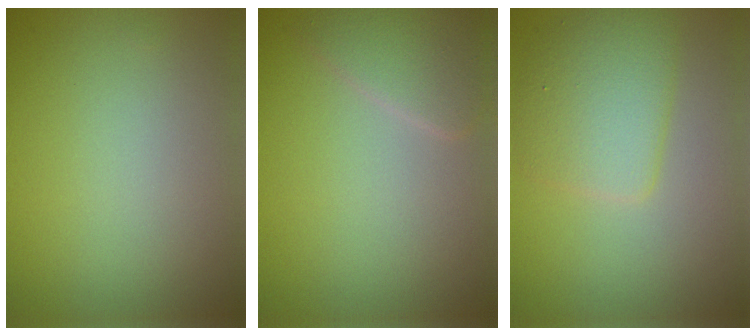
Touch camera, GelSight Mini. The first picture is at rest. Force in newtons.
{"total": 2.4, "press": 2.4, "slide": 0.2}
{"total": 3.8, "press": 3.8, "slide": 0.2}